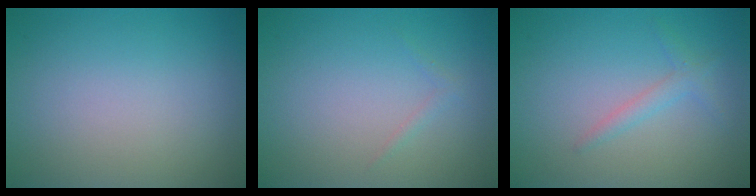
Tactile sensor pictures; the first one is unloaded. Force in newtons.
{"total": 0.6, "press": 0.6, "slide": 0.0}
{"total": 1.5, "press": 1.5, "slide": 0.1}